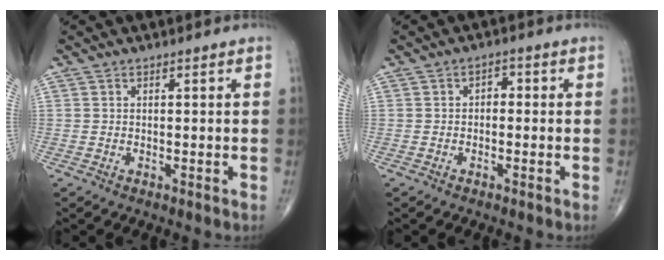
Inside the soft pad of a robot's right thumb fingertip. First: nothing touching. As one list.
[{"total": 1.8, "force": [-0.2, 1.3, 1.3], "torque": [-0.003, 0.010, -0.013]}]